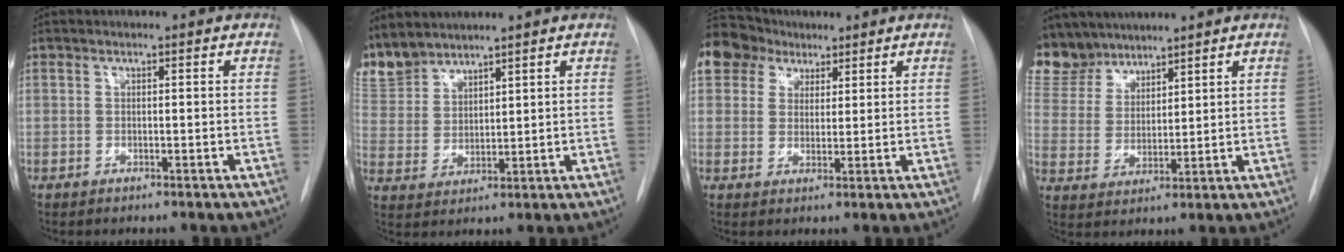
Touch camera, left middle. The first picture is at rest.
{"total": 9.5, "force": [8.7, 3.7, 1.4], "torque": [-0.042, 0.004, 0.190]}
{"total": 11.4, "force": [7.4, 8.2, 2.9], "torque": [-0.079, 0.047, 0.141]}
{"total": 11.2, "force": [10.0, 4.8, 1.5], "torque": [-0.041, 0.011, 0.211]}